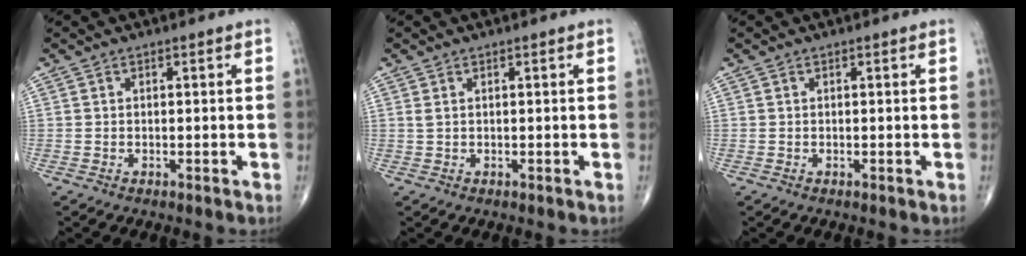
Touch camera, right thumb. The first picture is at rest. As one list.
[{"total": 0.7, "force": [0.3, 0.2, 0.6], "torque": [-0.018, 0.007, 0.008]}, {"total": 0.0}]